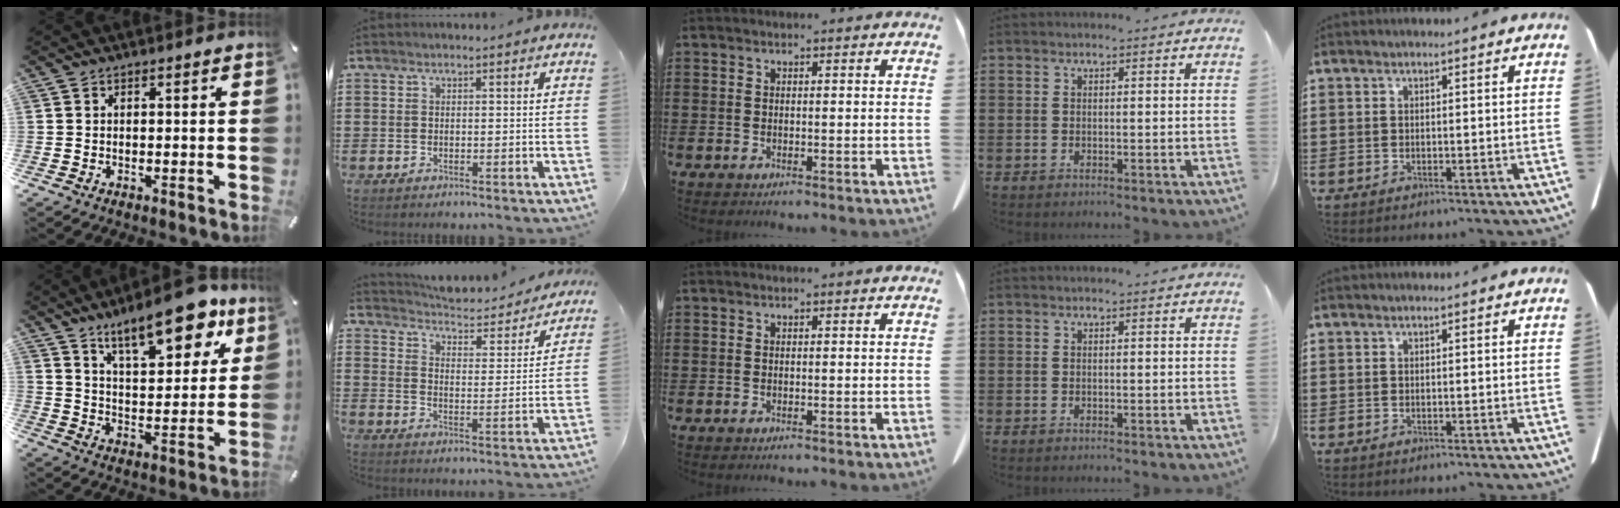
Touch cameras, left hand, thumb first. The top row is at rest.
{"thumb": {"total": 17.9, "force": [12.7, 7.0, 10.4], "torque": [-0.152, -0.075, 0.212]}, "index": {"total": 4.3, "force": [4.2, 0.3, 0.6], "torque": [-0.036, -0.036, 0.068]}}